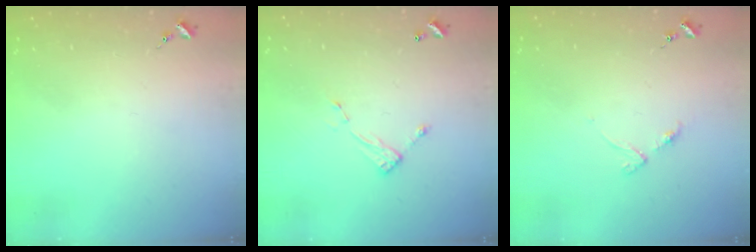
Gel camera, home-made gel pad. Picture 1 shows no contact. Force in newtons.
{"total": 5.0, "press": 4.9, "slide": 0.2}
{"total": 4.0, "press": 3.9, "slide": 0.4}